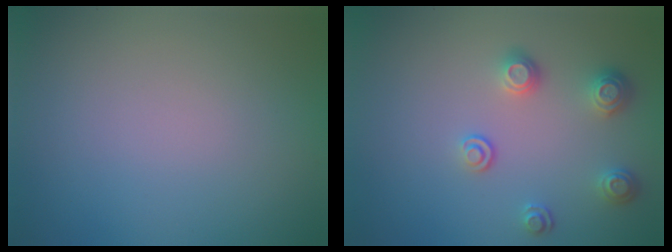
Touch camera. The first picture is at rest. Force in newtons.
{"total": 2.5, "press": 2.3, "slide": 0.9}